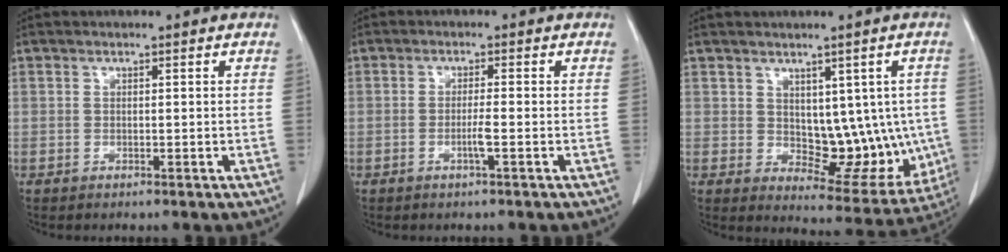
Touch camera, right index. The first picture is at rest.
{"total": 2.1, "force": [-0.7, -0.3, 1.9], "torque": [-0.035, -0.001, -0.012]}
{"total": 11.4, "force": [0.5, 6.5, 9.3], "torque": [-0.096, 0.003, 0.033]}